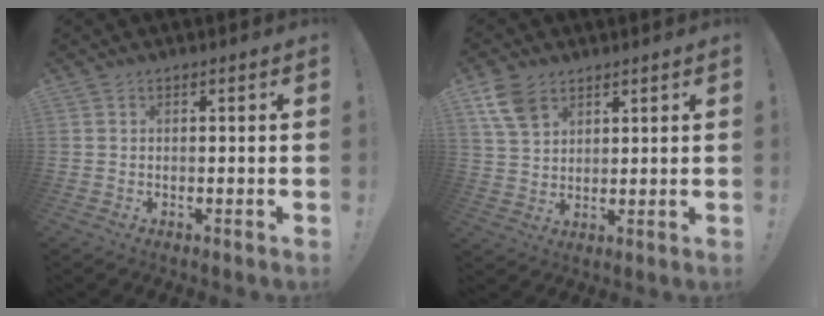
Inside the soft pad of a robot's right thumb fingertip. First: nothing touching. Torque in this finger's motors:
{"motor_torque": [-0.26, 0.33, 0.07, 0.06, 0.00]}